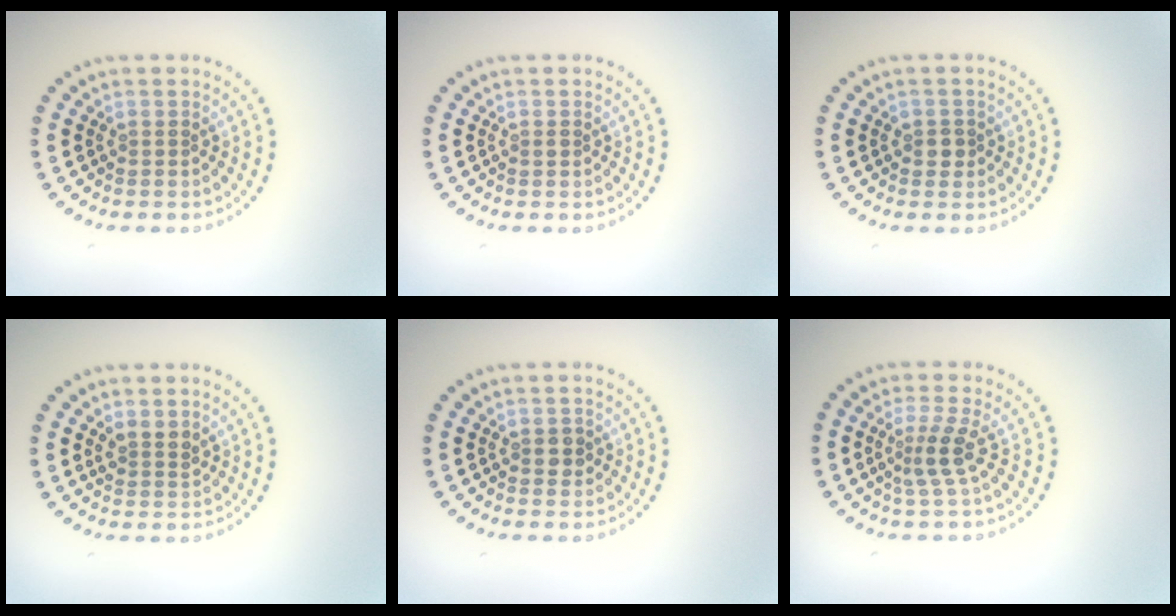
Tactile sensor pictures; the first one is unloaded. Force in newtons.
{"total": 0.6, "press": 0.6, "slide": 0.1}
{"total": 1.1, "press": 1.0, "slide": 0.5}
{"total": 1.5, "press": 1.3, "slide": 0.7}
{"total": 1.5, "press": 1.4, "slide": 0.1}
{"total": 2.5, "press": 1.8, "slide": 1.8}